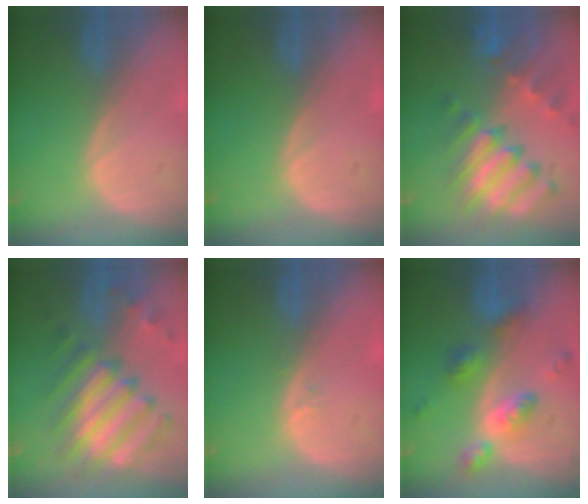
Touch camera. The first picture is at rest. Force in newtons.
{"total": 0.0}
{"total": 11.3, "press": 9.8, "slide": 5.7}
{"total": 10.5, "press": 10.1, "slide": 2.8}
{"total": 0.6, "press": 0.5, "slide": 0.4}
{"total": 7.2, "press": 7.2, "slide": 0.4}